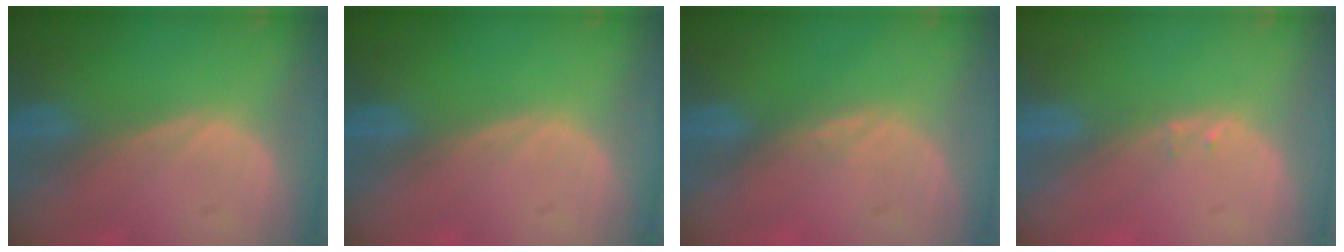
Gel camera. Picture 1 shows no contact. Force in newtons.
{"total": 0.0}
{"total": 1.1, "press": 1.0, "slide": 0.5}
{"total": 0.6, "press": 0.6, "slide": 0.2}